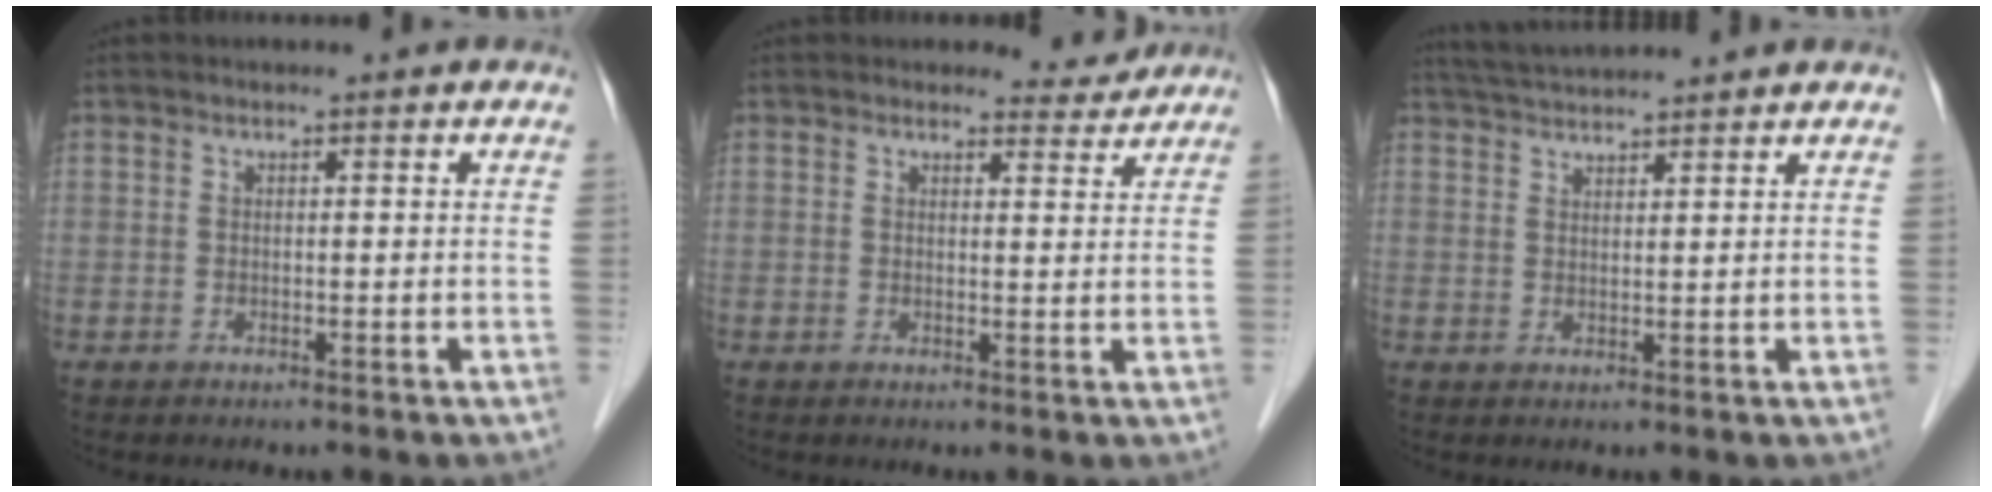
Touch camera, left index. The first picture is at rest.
{"total": 2.7, "force": [2.5, 0.9, -0.2], "torque": [0.005, -0.008, 0.022]}
{"total": 6.0, "force": [5.7, 0.1, 1.8], "torque": [-0.037, 0.035, 0.099]}